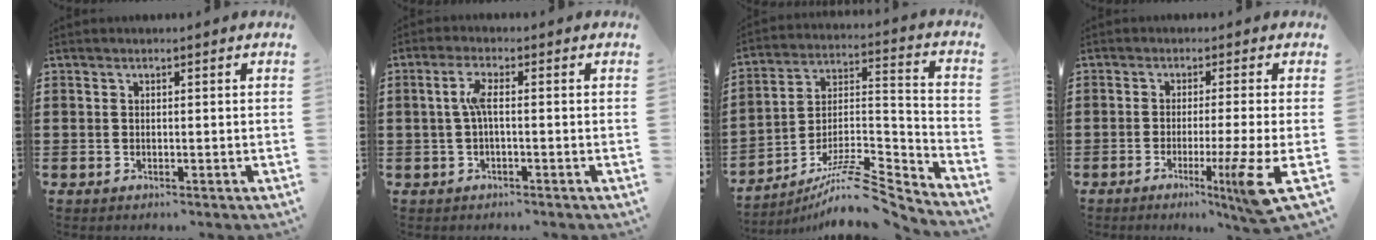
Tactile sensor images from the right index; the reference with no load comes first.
{"total": 3.5, "force": [-0.2, 0.7, 3.5], "torque": [-0.073, 0.002, -0.008]}
{"total": 9.5, "force": [-7.5, 2.1, 5.4], "torque": [-0.089, 0.009, -0.145]}
{"total": 7.9, "force": [-2.8, -1.7, 7.1], "torque": [-0.121, -0.030, -0.050]}